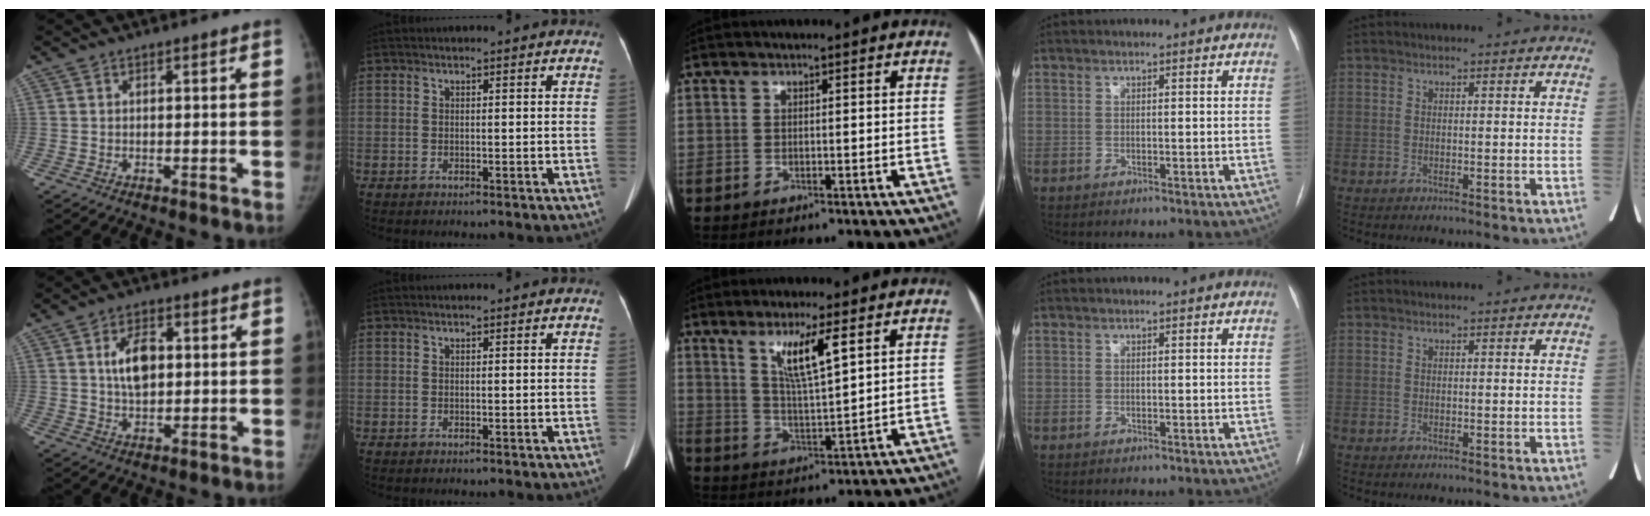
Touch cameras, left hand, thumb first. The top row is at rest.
{"thumb": {"total": 7.5, "force": [1.4, 4.5, 5.8], "torque": [-0.081, -0.002, 0.024]}, "middle": {"total": 7.1, "force": [3.6, 0.3, 6.0], "torque": [-0.115, -0.011, 0.070]}}